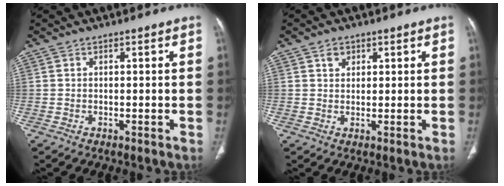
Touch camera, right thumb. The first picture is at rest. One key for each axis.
{"total": 2.3, "fx": 1.3, "fy": 1.8, "fz": 0.7, "tx": 0.003, "ty": -0.006, "tz": 0.018}